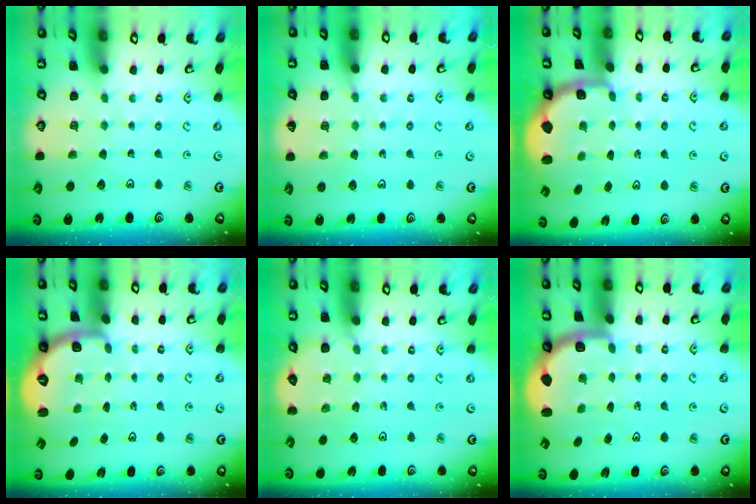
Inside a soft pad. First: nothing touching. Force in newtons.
{"total": 6.1, "press": 6.1, "slide": 0.8}
{"total": 2.1, "press": 1.3, "slide": 1.6}
{"total": 2.7, "press": 1.6, "slide": 2.1}
{"total": 3.4, "press": 3.3, "slide": 0.6}
{"total": 2.2, "press": 1.7, "slide": 1.4}